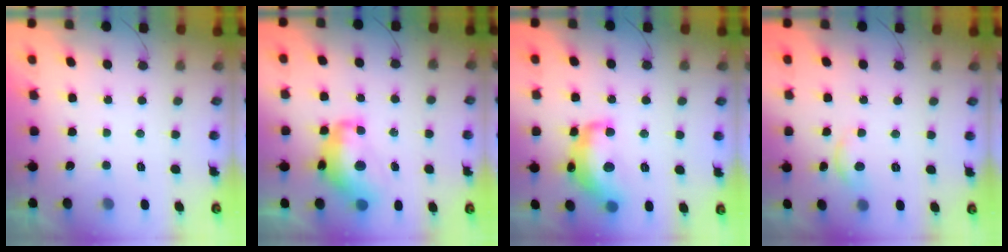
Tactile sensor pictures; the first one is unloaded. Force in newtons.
{"total": 13.3, "press": 13.3, "slide": 1.0}
{"total": 15.2, "press": 15.2, "slide": 1.1}
{"total": 4.2, "press": 4.1, "slide": 0.4}